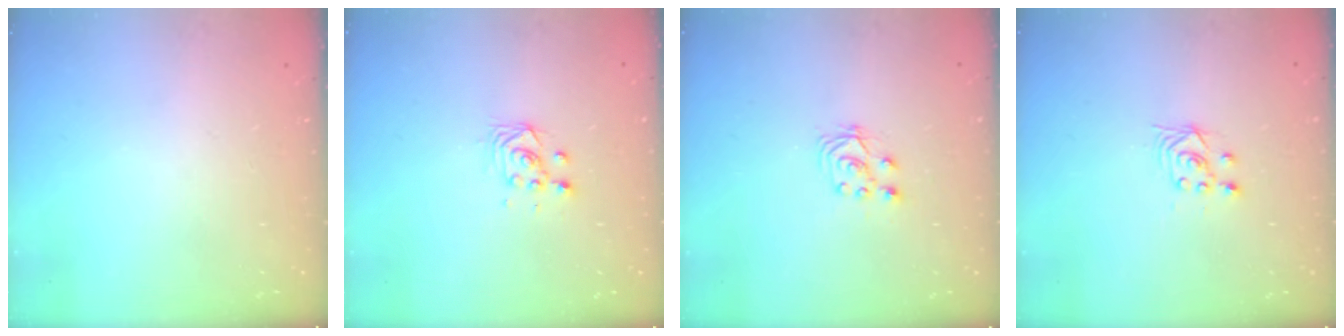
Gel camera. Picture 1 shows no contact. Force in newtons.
{"total": 3.7, "press": 3.4, "slide": 1.4}
{"total": 3.1, "press": 3.0, "slide": 0.7}
{"total": 3.5, "press": 3.0, "slide": 1.7}